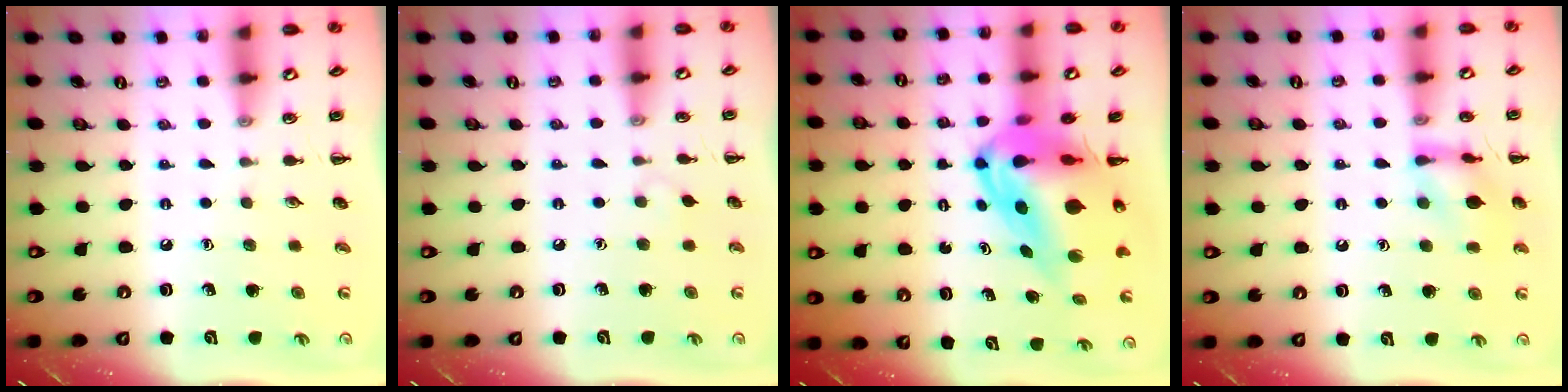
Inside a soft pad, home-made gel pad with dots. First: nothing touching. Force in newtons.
{"total": 3.1, "press": 2.9, "slide": 1.3}
{"total": 12.7, "press": 12.0, "slide": 4.1}
{"total": 10.9, "press": 10.8, "slide": 0.9}